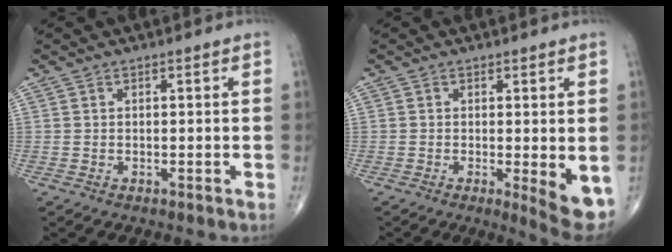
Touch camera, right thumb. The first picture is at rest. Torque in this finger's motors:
{"motor_torque": [0.04, 0.49, 0.47, 0.09, 0.15]}